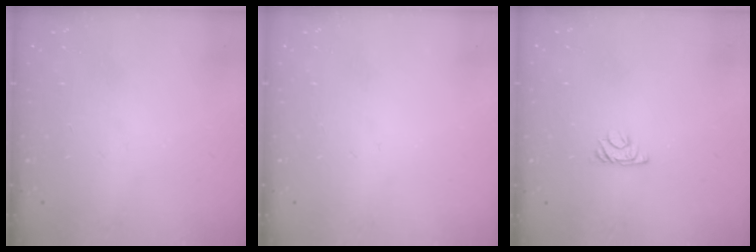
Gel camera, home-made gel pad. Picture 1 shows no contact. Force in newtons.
{"total": 0.0}
{"total": 4.3, "press": 4.3, "slide": 0.7}